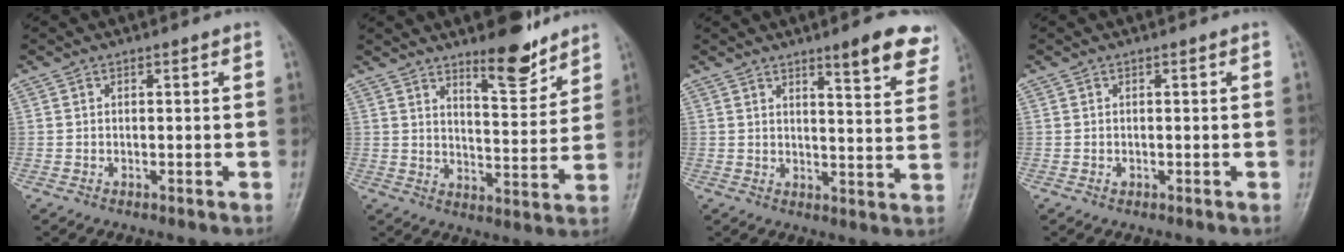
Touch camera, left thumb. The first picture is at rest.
{"total": 9.5, "force": [7.3, 2.7, 5.5], "torque": [-0.064, -0.062, 0.117]}
{"total": 9.9, "force": [6.5, 2.2, 7.1], "torque": [-0.066, -0.037, 0.079]}
{"total": 0.5, "force": [-0.1, 0.4, 0.3], "torque": [-0.002, 0.000, -0.002]}